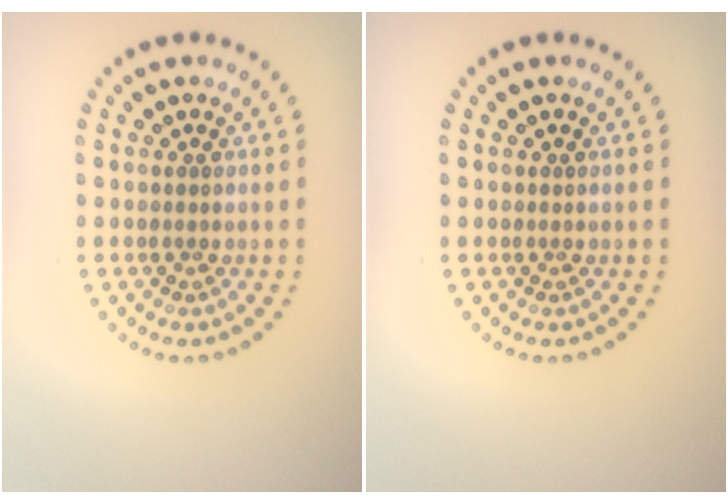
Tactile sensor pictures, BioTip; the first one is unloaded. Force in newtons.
{"total": 0.0}